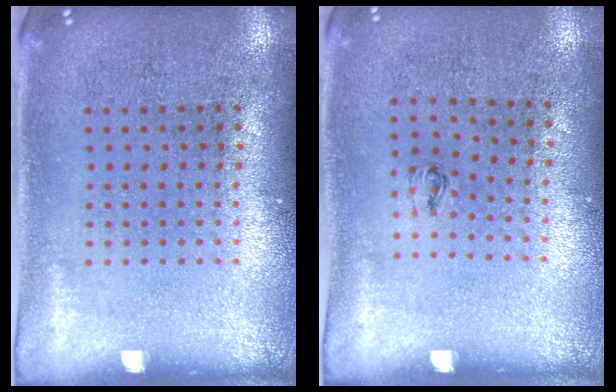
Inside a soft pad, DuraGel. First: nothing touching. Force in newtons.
{"total": 0.6, "press": 0.2, "slide": 0.5}